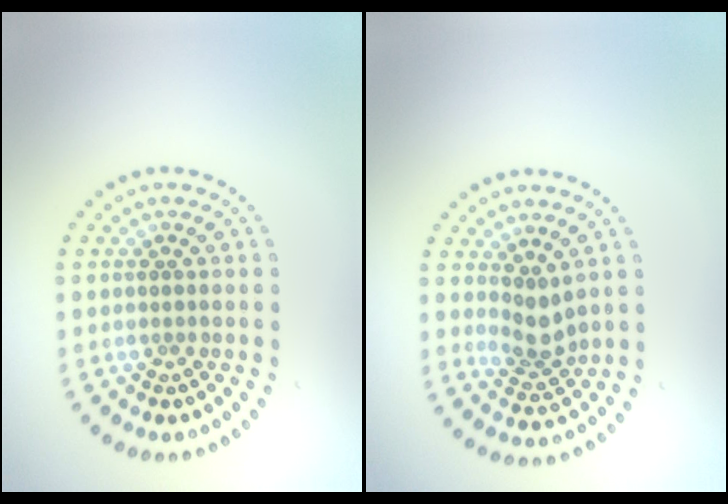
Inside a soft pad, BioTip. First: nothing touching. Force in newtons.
{"total": 2.4, "press": 1.8, "slide": 1.6}